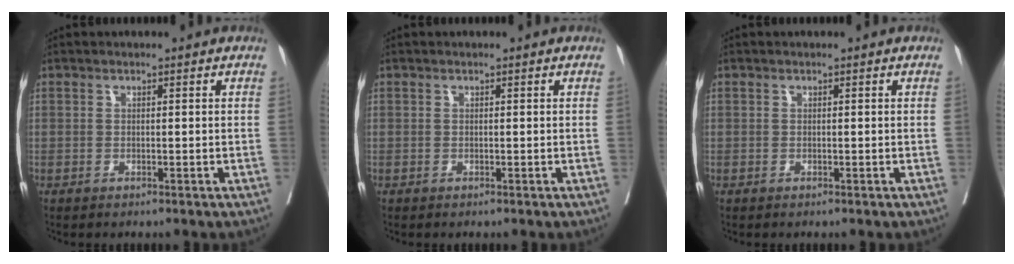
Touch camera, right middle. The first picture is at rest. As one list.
[{"total": 0.0}, {"total": 0.0}]